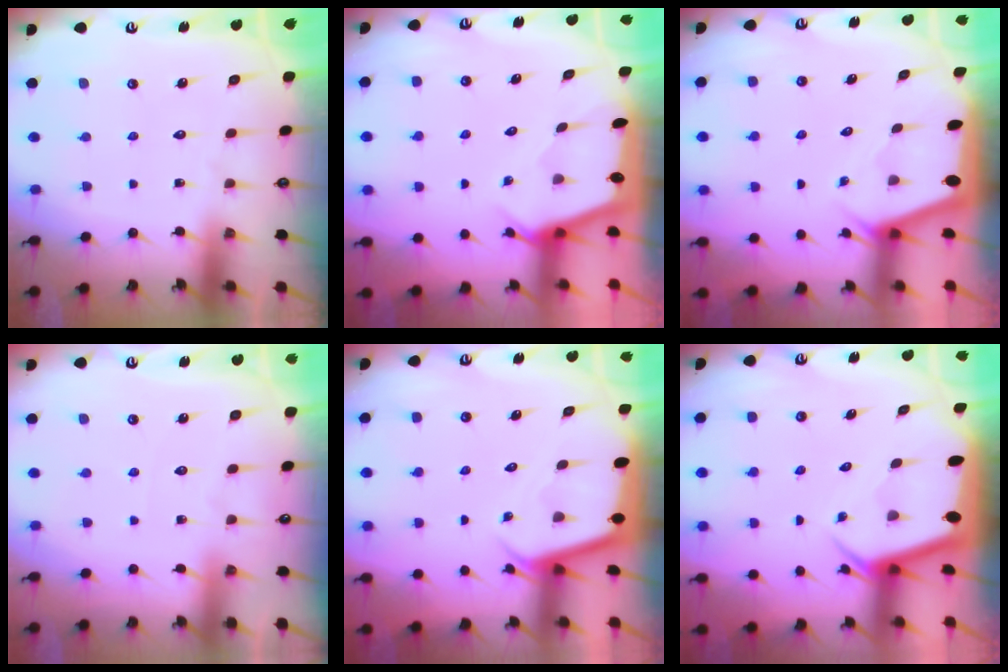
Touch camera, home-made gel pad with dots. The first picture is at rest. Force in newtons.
{"total": 2.1, "press": 2.1, "slide": 0.1}
{"total": 2.1, "press": 2.1, "slide": 0.0}
{"total": 2.9, "press": 2.8, "slide": 0.5}
{"total": 2.4, "press": 2.4, "slide": 0.1}
{"total": 4.0, "press": 4.0, "slide": 0.3}